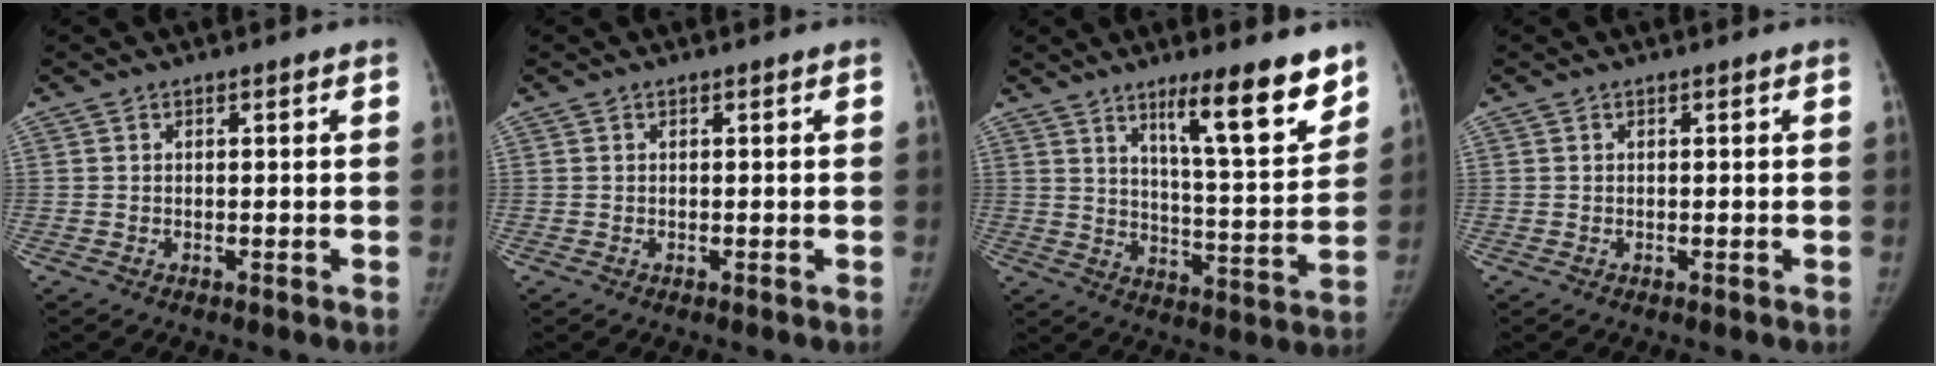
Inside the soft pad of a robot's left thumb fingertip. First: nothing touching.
{"total": 0.0}
{"total": 15.3, "force": [10.1, 2.4, 11.2], "torque": [-0.142, -0.071, 0.161]}
{"total": 0.0}